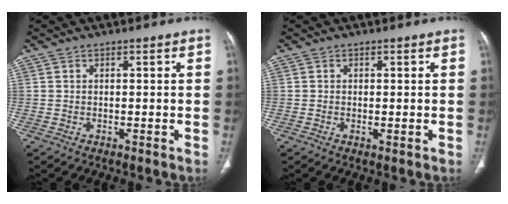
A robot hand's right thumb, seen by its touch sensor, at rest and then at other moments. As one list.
[{"total": 0.7, "force": [-0.1, 0.2, 0.6], "torque": [-0.016, -0.004, -0.002]}]